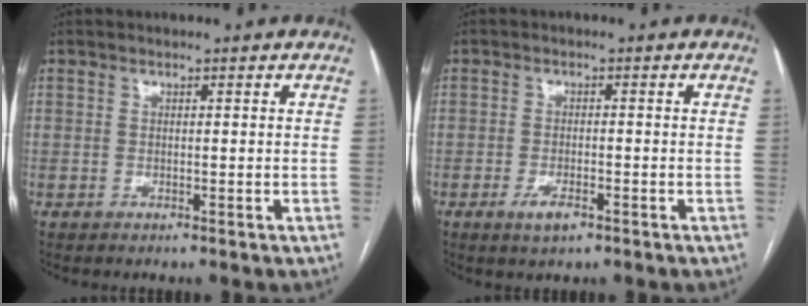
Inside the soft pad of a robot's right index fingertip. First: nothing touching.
{"total": 3.1, "force": [-1.8, 1.0, 2.4], "torque": [-0.048, -0.001, -0.030]}